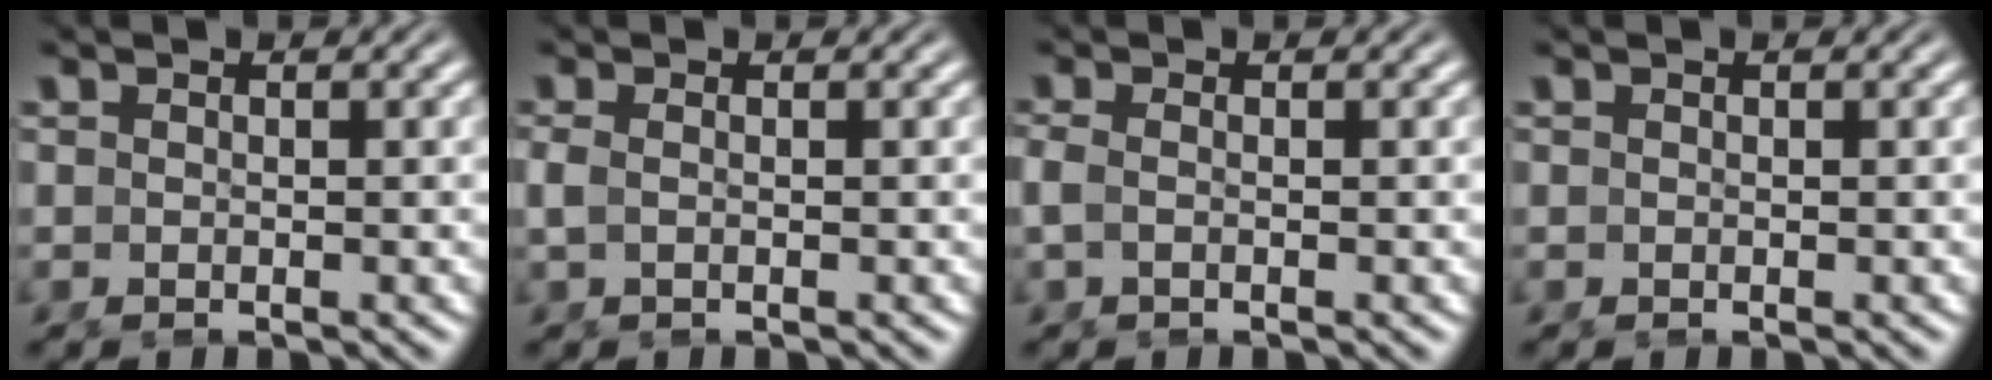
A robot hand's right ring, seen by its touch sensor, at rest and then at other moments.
{"total": 1.0, "force": [-0.3, 0.1, 0.9], "torque": [-0.030, -0.011, 0.002]}
{"total": 1.4, "force": [-0.4, 0.5, 1.2], "torque": [-0.036, -0.010, -0.003]}
{"total": 0.0}